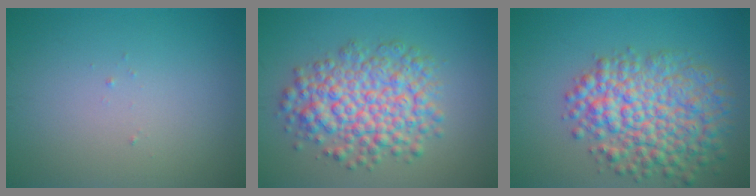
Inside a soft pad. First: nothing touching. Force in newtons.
{"total": 7.0, "press": 7.0, "slide": 0.2}
{"total": 8.3, "press": 8.3, "slide": 0.2}